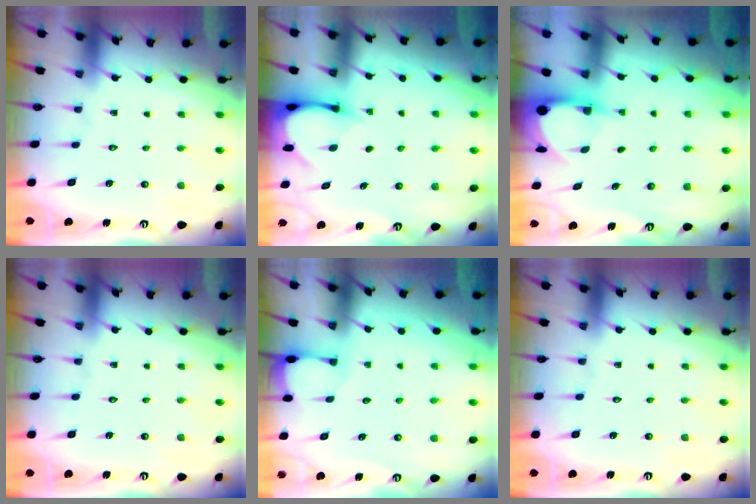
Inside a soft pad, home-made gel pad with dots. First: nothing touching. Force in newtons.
{"total": 3.6, "press": 3.6, "slide": 0.3}
{"total": 3.9, "press": 3.9, "slide": 0.3}
{"total": 0.0}
{"total": 1.0, "press": 0.9, "slide": 0.1}
{"total": 0.0}